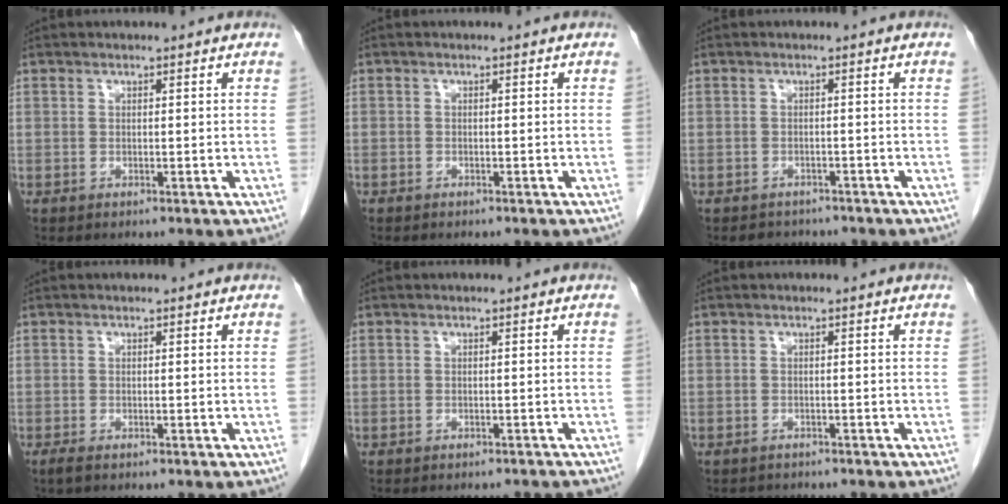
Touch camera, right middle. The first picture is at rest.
{"total": 0.8, "force": [-0.6, 0.4, 0.2], "torque": [-0.008, 0.002, -0.009]}
{"total": 3.0, "force": [-2.7, 1.4, 0.0], "torque": [-0.006, 0.002, -0.036]}
{"total": 0.9, "force": [-0.7, 0.2, 0.6], "torque": [-0.018, -0.004, -0.011]}
{"total": 4.6, "force": [-4.3, 1.0, 1.1], "torque": [-0.015, -0.009, -0.044]}
{"total": 1.9, "force": [-1.8, 0.6, 0.0], "torque": [-0.003, -0.005, -0.026]}